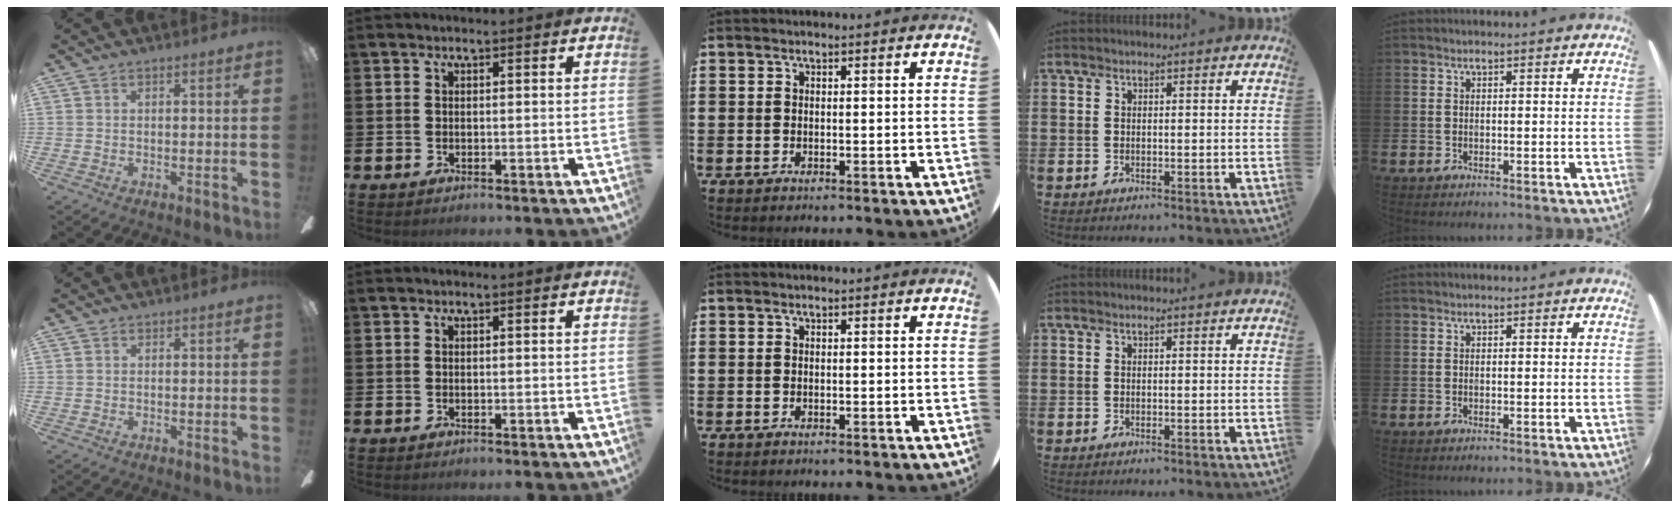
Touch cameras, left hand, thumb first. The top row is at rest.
{}